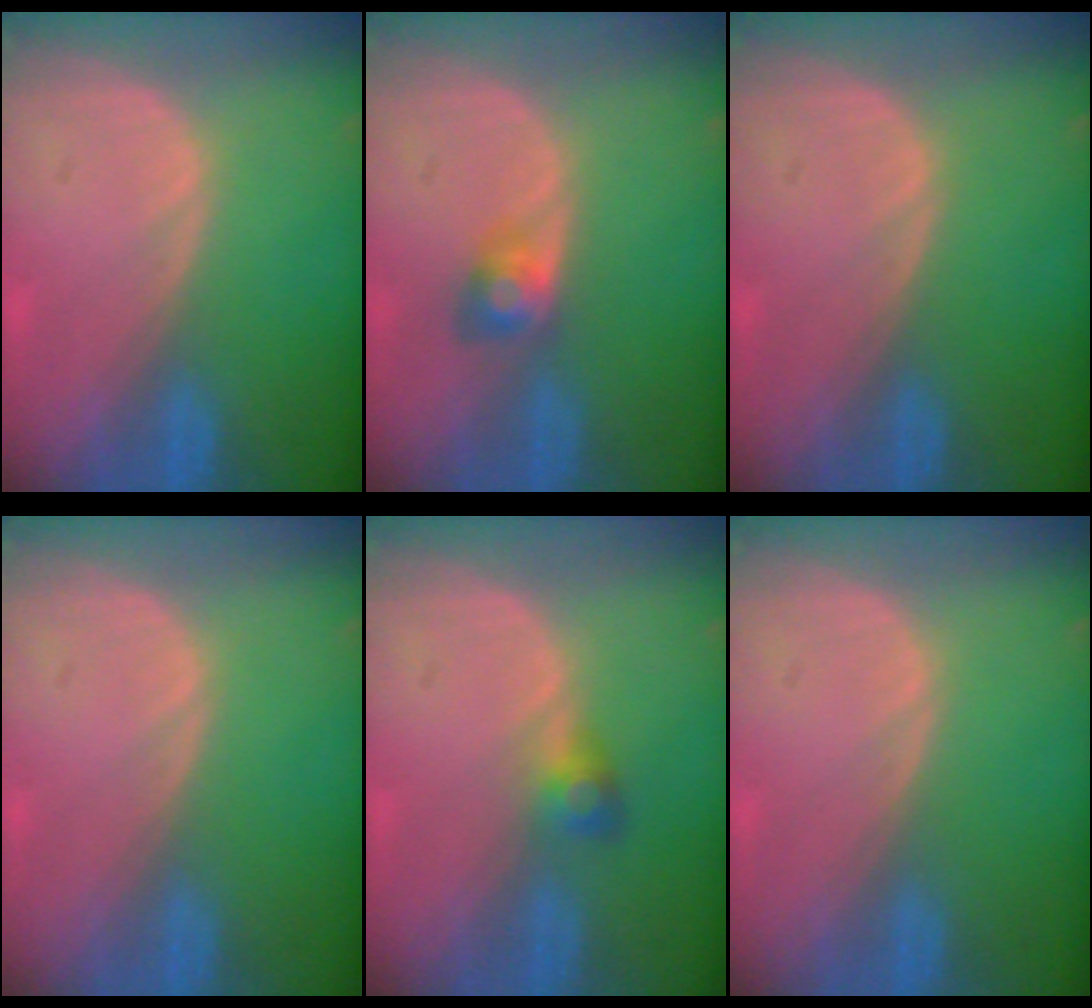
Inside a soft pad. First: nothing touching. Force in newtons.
{"total": 2.6, "press": 2.6, "slide": 0.1}
{"total": 0.0}
{"total": 0.0}
{"total": 2.5, "press": 2.4, "slide": 0.7}
{"total": 0.0}